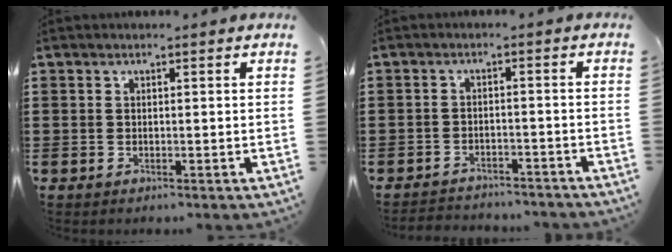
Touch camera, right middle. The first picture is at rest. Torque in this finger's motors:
{"motor_torque": [1.30, -0.83, 0.09, 0.06]}